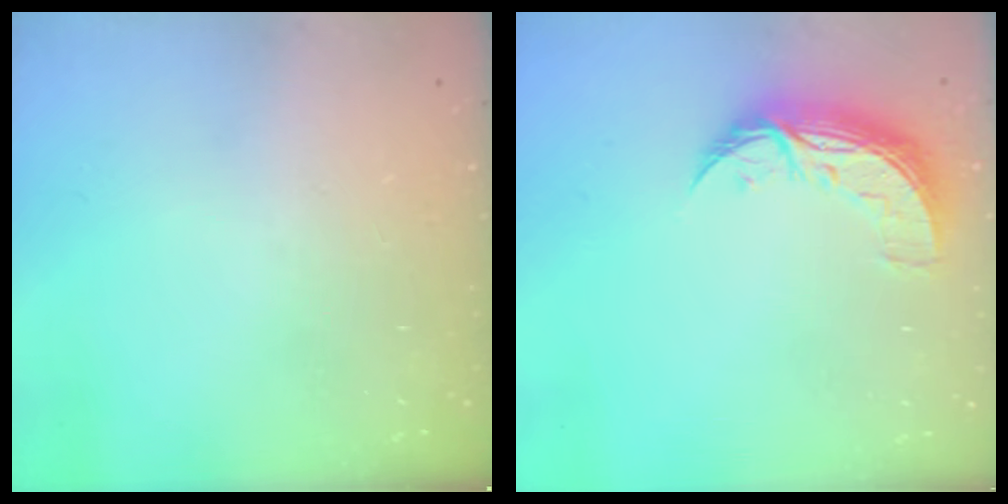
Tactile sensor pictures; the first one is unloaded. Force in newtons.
{"total": 9.3, "press": 9.3, "slide": 0.5}